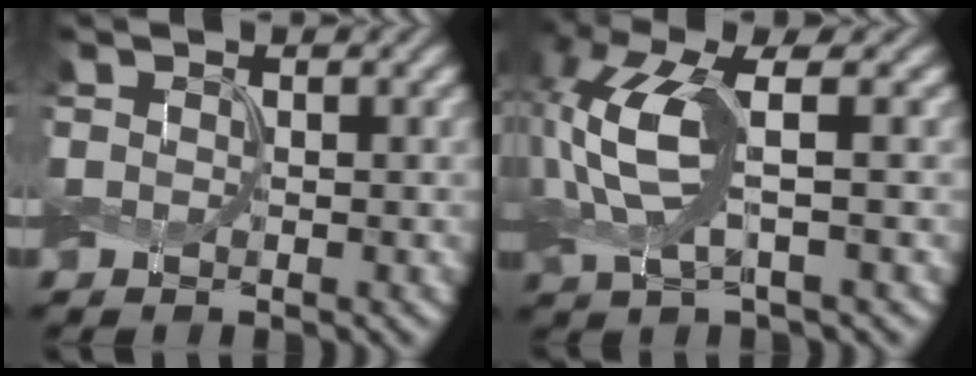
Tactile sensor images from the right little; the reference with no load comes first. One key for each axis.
{"total": 7.0, "fx": 0.2, "fy": 2.5, "fz": 6.5, "tx": -0.165, "ty": 0.008, "tz": 0.004}